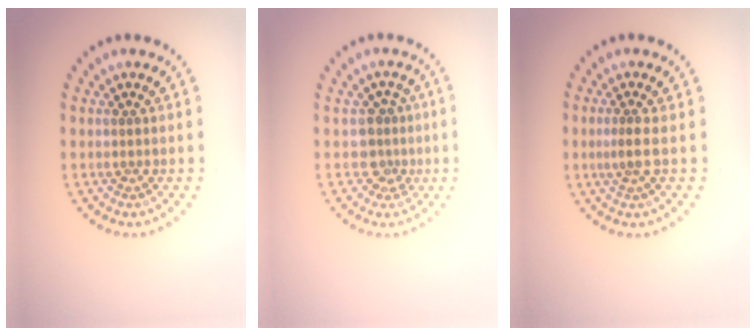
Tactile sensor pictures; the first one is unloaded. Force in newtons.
{"total": 2.3, "press": 1.7, "slide": 1.5}
{"total": 1.7, "press": 1.2, "slide": 1.1}